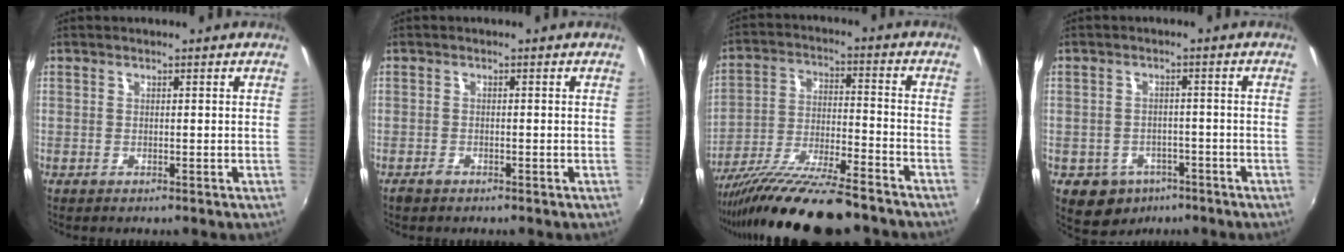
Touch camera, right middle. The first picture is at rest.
{"total": 1.3, "force": [-1.1, 0.7, 0.4], "torque": [-0.008, -0.003, -0.021]}
{"total": 18.1, "force": [-14.8, 2.5, 10.2], "torque": [-0.199, -0.041, -0.249]}
{"total": 7.7, "force": [-4.2, 6.0, 2.3], "torque": [-0.061, 0.006, -0.047]}